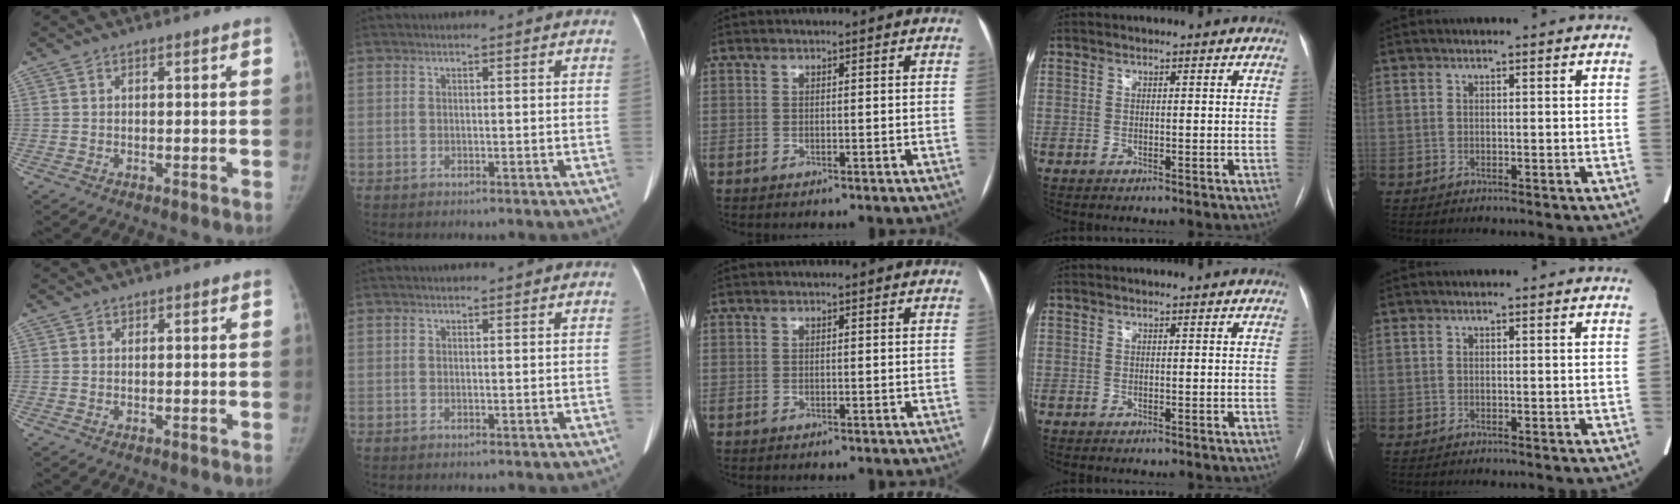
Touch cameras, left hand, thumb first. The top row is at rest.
{"index": {"total": 1.0, "force": [0.9, 0.1, 0.4], "torque": [-0.008, 0.002, 0.011]}}